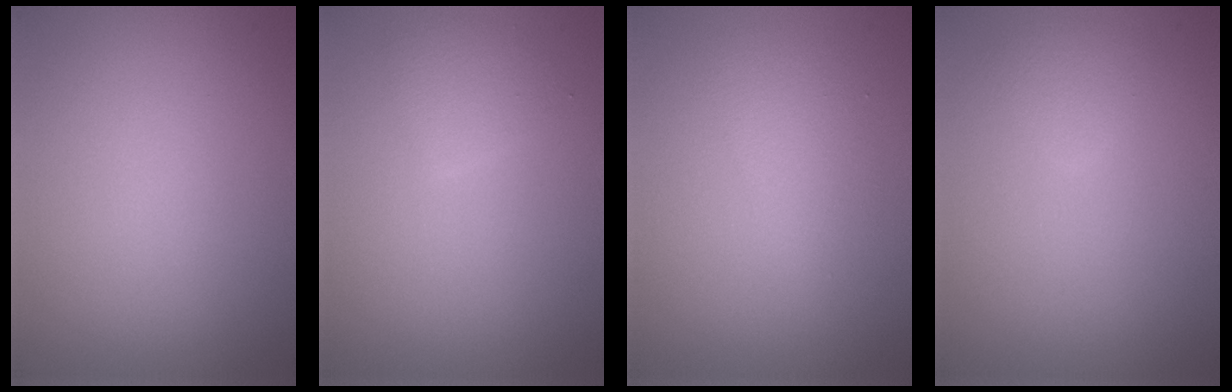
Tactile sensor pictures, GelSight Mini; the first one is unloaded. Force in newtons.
{"total": 1.6, "press": 1.6, "slide": 0.1}
{"total": 2.1, "press": 2.1, "slide": 0.1}
{"total": 1.3, "press": 1.3, "slide": 0.1}